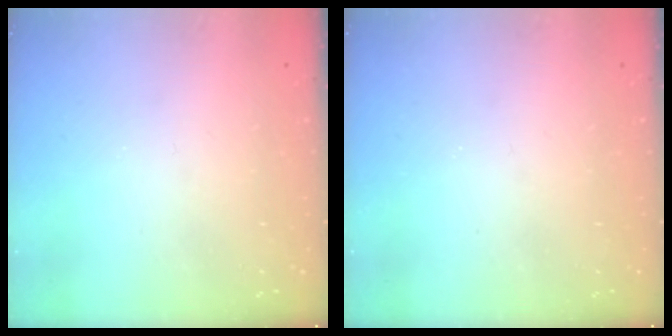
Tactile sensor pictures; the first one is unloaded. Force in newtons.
{"total": 0.0}